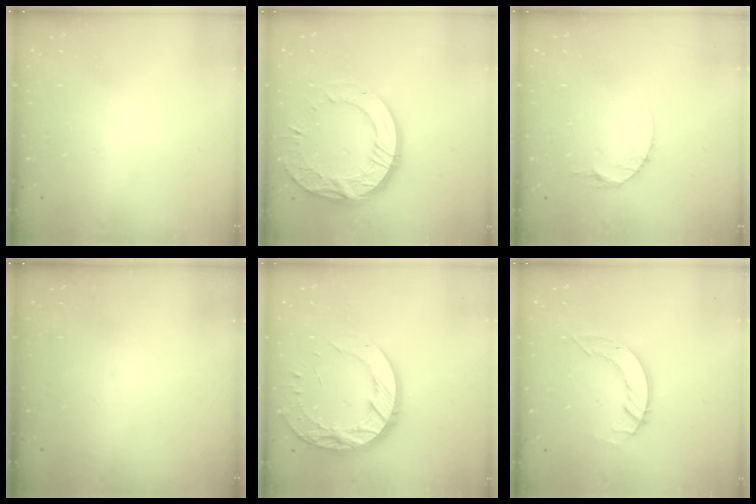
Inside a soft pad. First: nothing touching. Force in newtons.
{"total": 15.9, "press": 15.8, "slide": 1.4}
{"total": 5.3, "press": 5.2, "slide": 0.5}
{"total": 0.0}
{"total": 20.4, "press": 20.3, "slide": 1.7}
{"total": 6.1, "press": 6.1, "slide": 0.5}